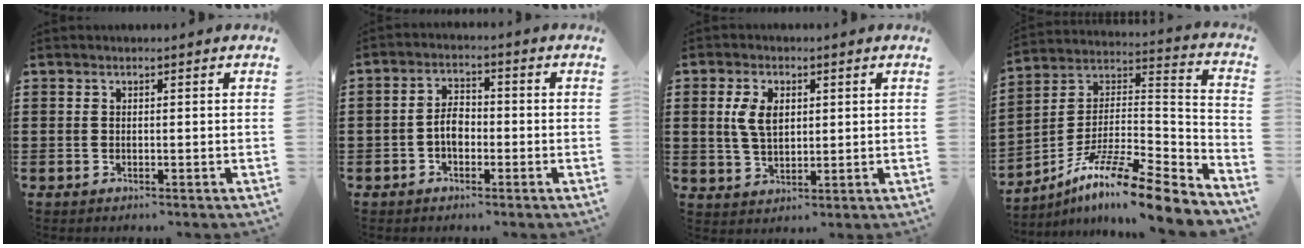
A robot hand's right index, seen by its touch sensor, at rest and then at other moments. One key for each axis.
{"total": 3.8, "fx": -1.1, "fy": 2.2, "fz": 2.8, "tx": -0.062, "ty": 0.000, "tz": -0.022}
{"total": 5.1, "fx": 1.3, "fy": 2.6, "fz": 4.2, "tx": -0.091, "ty": 0.008, "tz": 0.021}
{"total": 11.5, "fx": -8.9, "fy": 0.6, "fz": 7.3, "tx": -0.119, "ty": 0.009, "tz": -0.168}